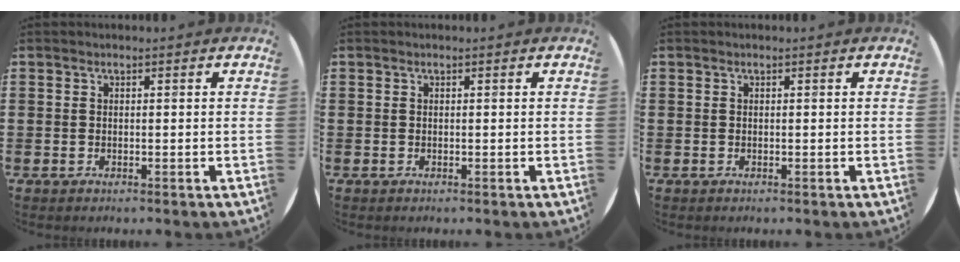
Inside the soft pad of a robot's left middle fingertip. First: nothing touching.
{"total": 0.0}
{"total": 0.0}